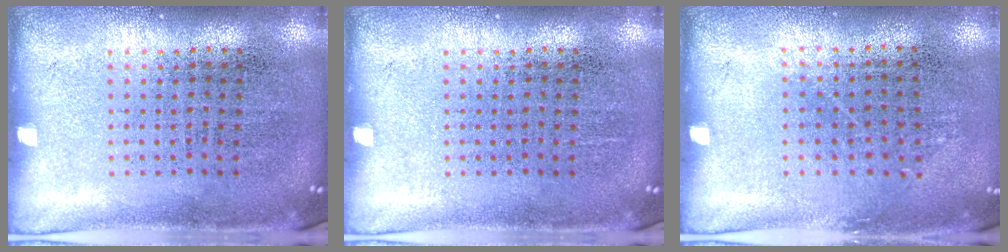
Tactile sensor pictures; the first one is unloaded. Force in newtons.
{"total": 0.0}
{"total": 0.8, "press": 0.6, "slide": 0.5}